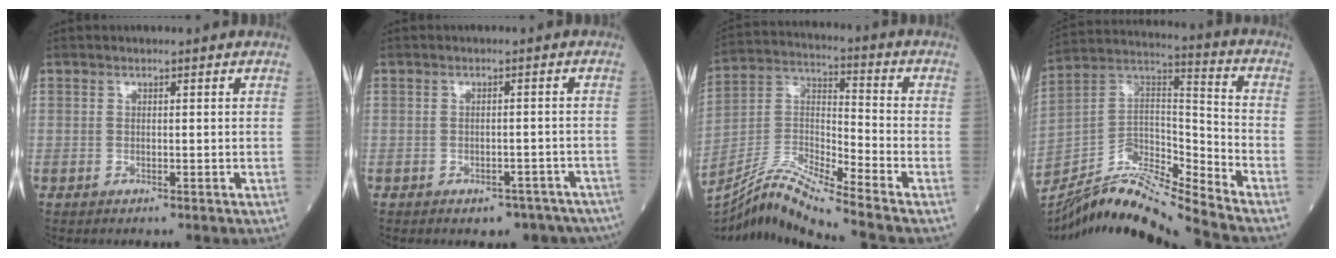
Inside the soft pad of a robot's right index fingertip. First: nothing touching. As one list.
[{"total": 6.9, "force": [-5.3, 3.7, 2.3], "torque": [-0.011, 0.012, -0.060]}, {"total": 12.5, "force": [-11.2, -1.6, 5.4], "torque": [-0.108, 0.014, -0.208]}, {"total": 16.3, "force": [-15.3, -1.1, 5.6], "torque": [-0.103, 0.040, -0.282]}]